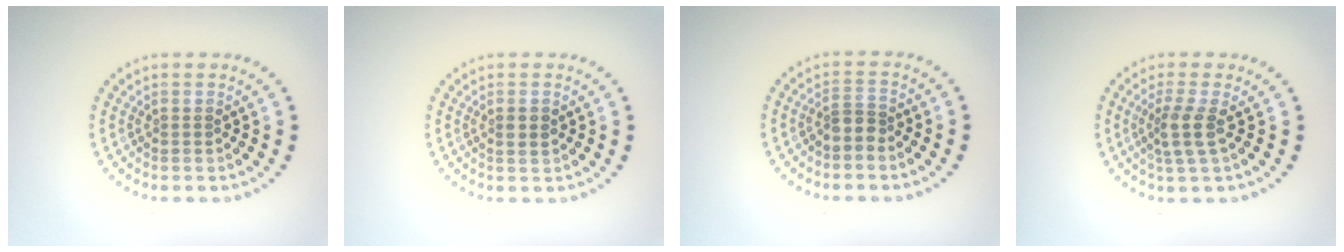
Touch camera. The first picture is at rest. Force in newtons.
{"total": 1.1, "press": 1.1, "slide": 0.3}
{"total": 1.9, "press": 1.5, "slide": 1.2}
{"total": 2.5, "press": 2.0, "slide": 1.5}